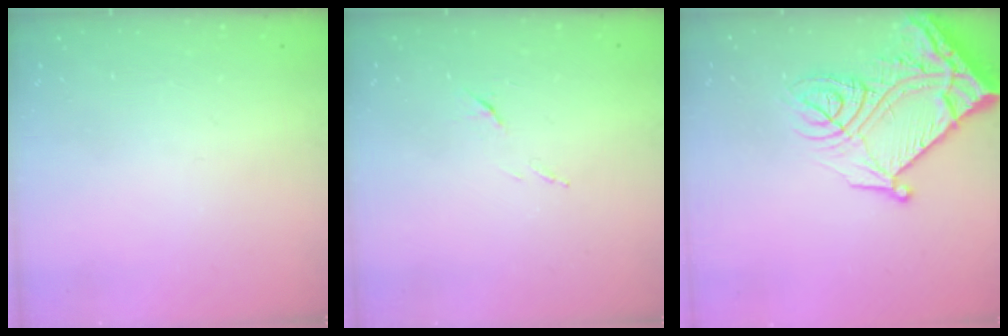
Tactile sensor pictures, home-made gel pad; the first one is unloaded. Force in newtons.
{"total": 6.8, "press": 6.8, "slide": 0.8}
{"total": 22.5, "press": 22.3, "slide": 2.7}